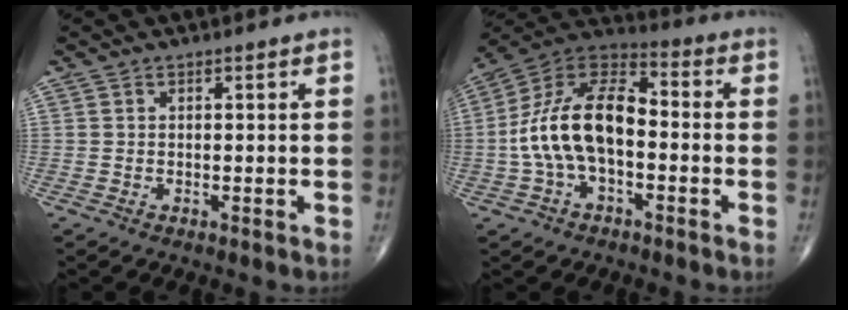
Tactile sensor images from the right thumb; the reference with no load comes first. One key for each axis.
{"total": 16.2, "fx": -2.0, "fy": 8.8, "fz": 13.4, "tx": -0.250, "ty": 0.048, "tz": -0.045}